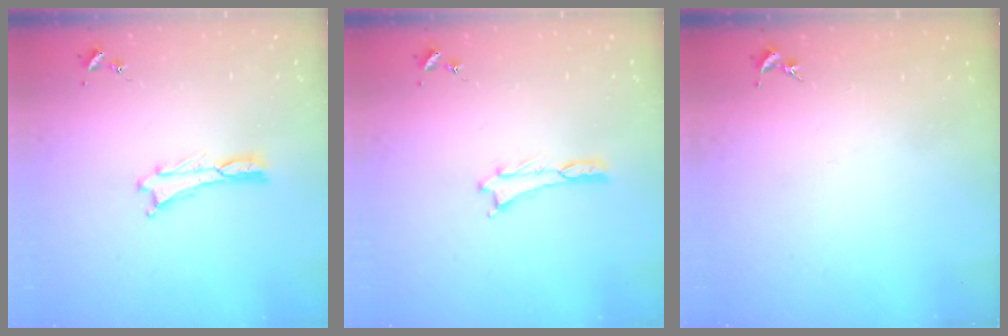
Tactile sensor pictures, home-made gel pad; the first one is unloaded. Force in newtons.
{"total": 0.0}
{"total": 0.0}